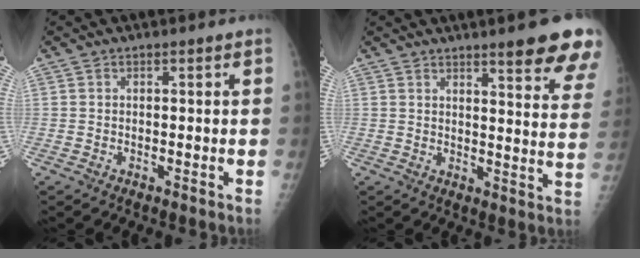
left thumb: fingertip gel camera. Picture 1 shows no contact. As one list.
[{"total": 13.9, "force": [10.2, 2.0, 9.2], "torque": [-0.083, -0.054, 0.114]}]